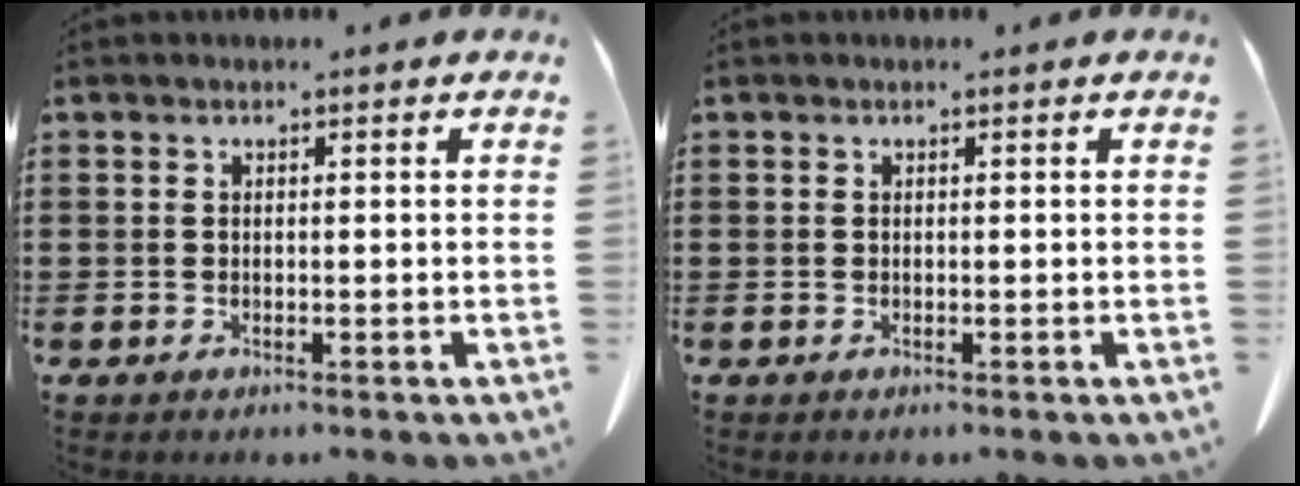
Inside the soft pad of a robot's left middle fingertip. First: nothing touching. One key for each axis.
{"total": 0.0}